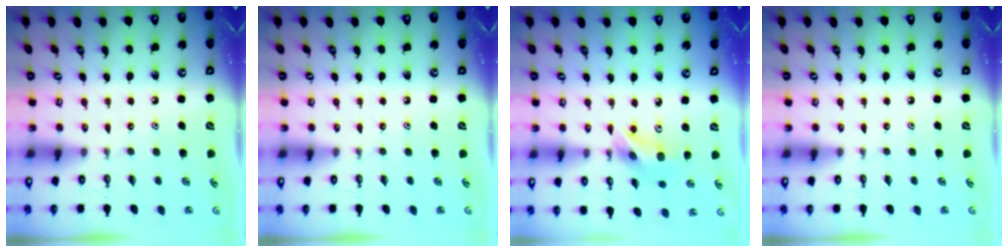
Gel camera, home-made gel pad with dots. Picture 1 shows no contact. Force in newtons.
{"total": 0.0}
{"total": 11.4, "press": 10.9, "slide": 3.3}
{"total": 0.0}